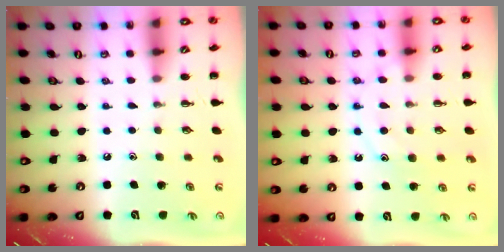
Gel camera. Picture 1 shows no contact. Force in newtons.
{"total": 11.8, "press": 11.8, "slide": 0.9}